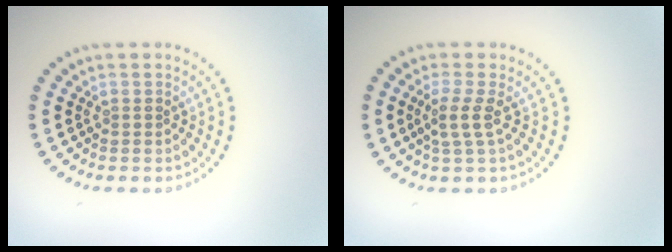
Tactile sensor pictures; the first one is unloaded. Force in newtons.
{"total": 2.0, "press": 1.6, "slide": 1.3}